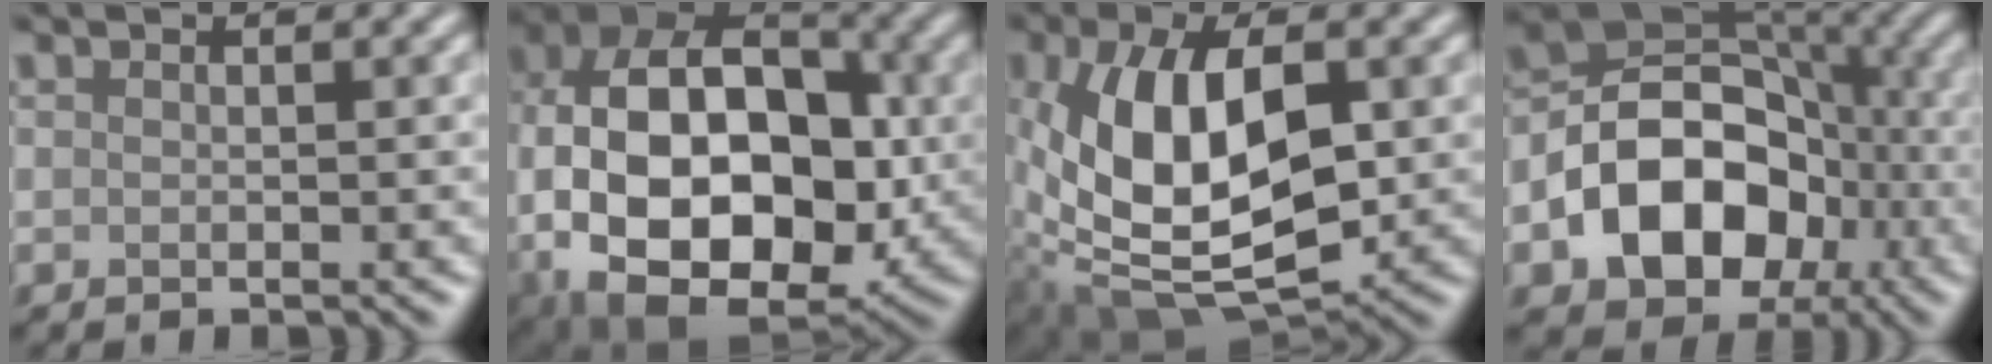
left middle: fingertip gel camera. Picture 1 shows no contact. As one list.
[{"total": 18.0, "force": [-2.1, 12.0, 13.3], "torque": [-0.239, -0.006, -0.034]}, {"total": 12.4, "force": [0.2, 6.8, 10.4], "torque": [-0.209, -0.002, 0.010]}, {"total": 11.5, "force": [-3.6, 8.4, 6.9], "torque": [-0.105, 0.003, -0.062]}]